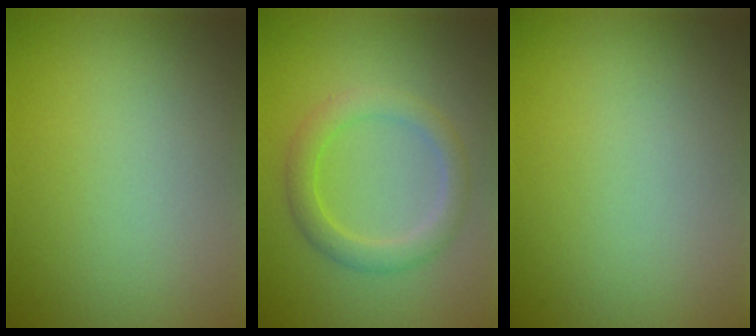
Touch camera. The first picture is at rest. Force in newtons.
{"total": 2.9, "press": 2.9, "slide": 0.2}
{"total": 0.0}